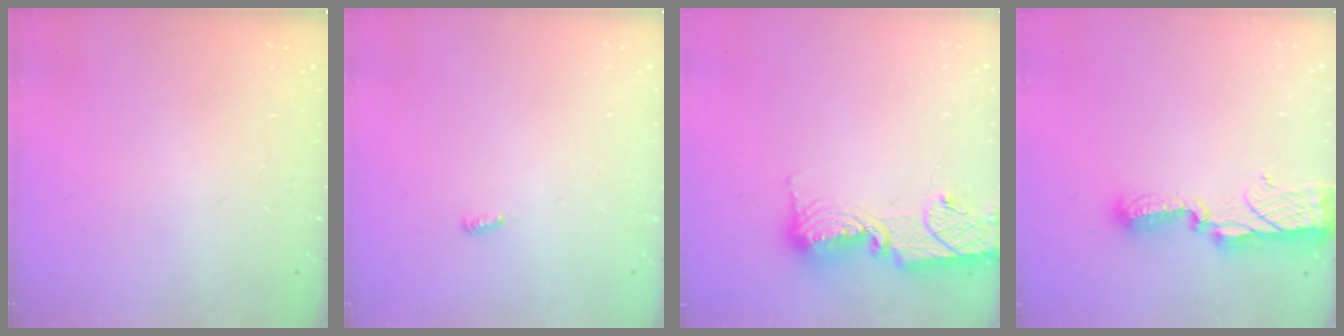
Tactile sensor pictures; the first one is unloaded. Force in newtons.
{"total": 2.6, "press": 2.6, "slide": 0.2}
{"total": 14.0, "press": 14.0, "slide": 1.1}
{"total": 8.7, "press": 8.6, "slide": 0.8}